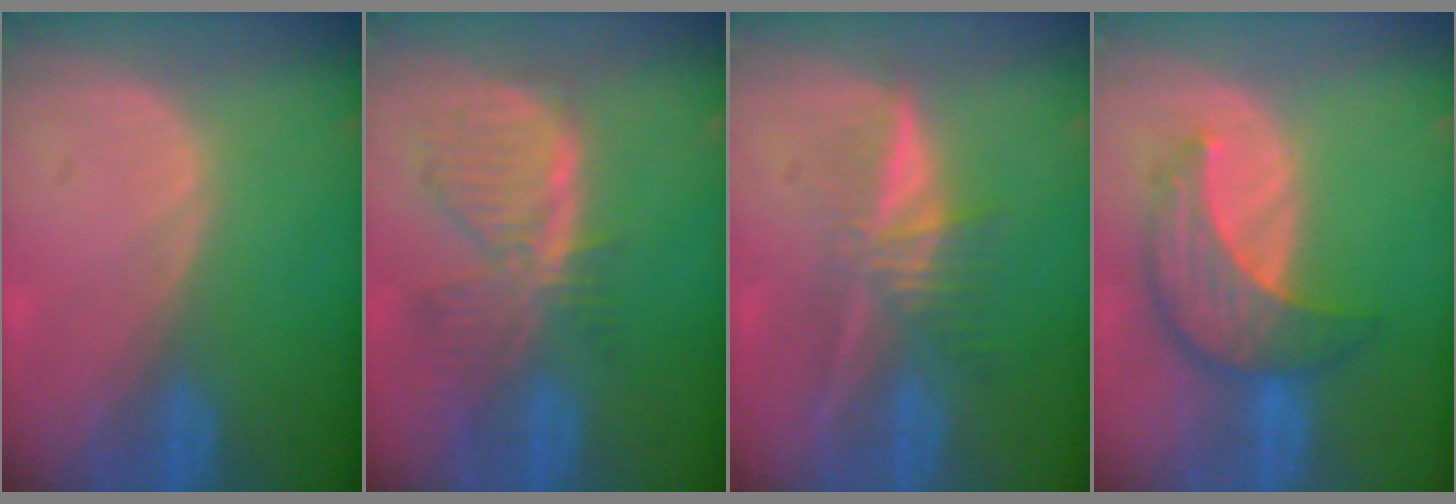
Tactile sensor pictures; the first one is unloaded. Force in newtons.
{"total": 8.0, "press": 7.1, "slide": 3.8}
{"total": 5.9, "press": 5.6, "slide": 2.0}
{"total": 7.9, "press": 7.4, "slide": 2.7}